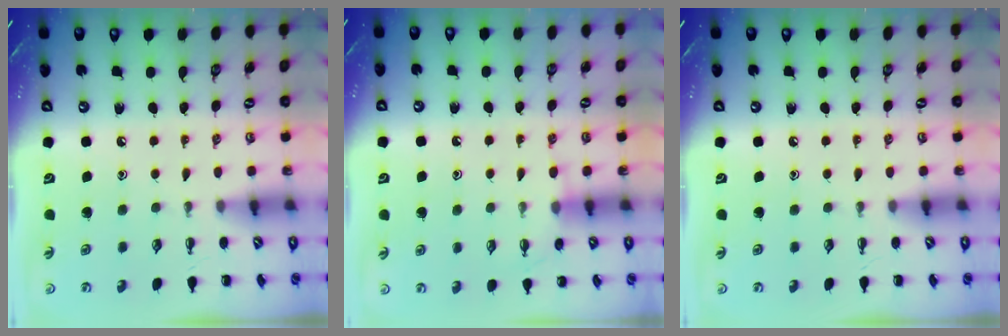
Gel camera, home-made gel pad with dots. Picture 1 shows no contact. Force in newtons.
{"total": 7.9, "press": 7.8, "slide": 1.5}
{"total": 0.0}